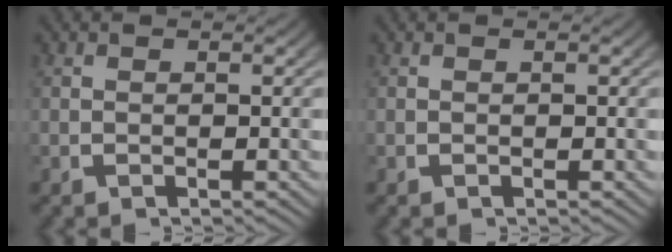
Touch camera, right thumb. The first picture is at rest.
{"total": 0.0}